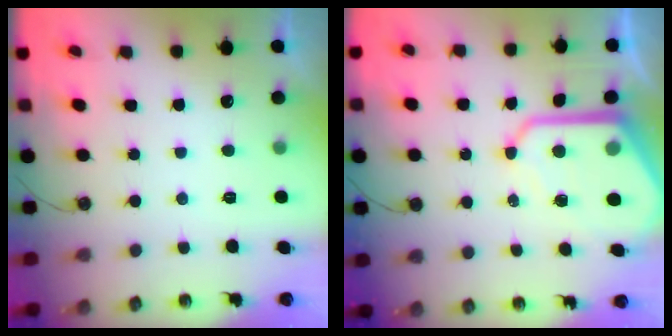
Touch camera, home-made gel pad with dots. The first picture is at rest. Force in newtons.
{"total": 15.0, "press": 14.9, "slide": 1.3}